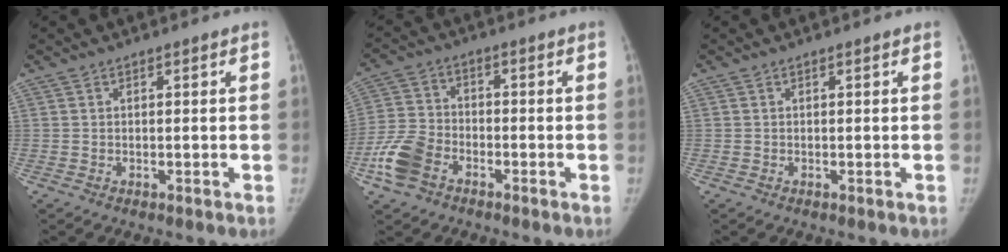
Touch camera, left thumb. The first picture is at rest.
{"total": 9.0, "force": [-4.5, 5.9, 5.0], "torque": [-0.109, 0.018, -0.093]}
{"total": 0.0}